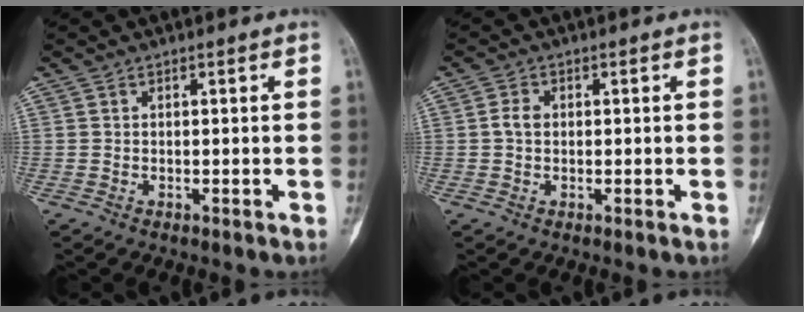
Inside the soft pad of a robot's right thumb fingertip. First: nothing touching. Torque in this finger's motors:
{"motor_torque": [0.43, 0.38, 0.09, -0.11, 0.08]}